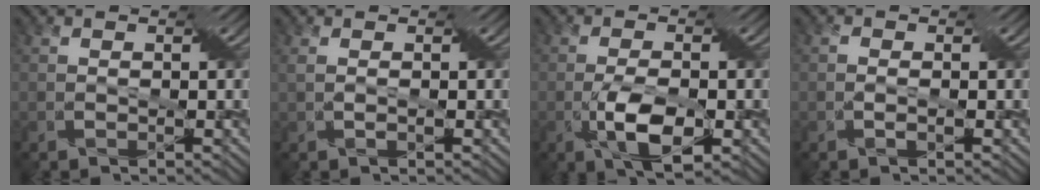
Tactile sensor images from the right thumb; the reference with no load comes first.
{"total": 1.8, "force": [0.2, 0.8, 1.6], "torque": [-0.034, 0.000, 0.004]}
{"total": 5.9, "force": [-2.1, 2.1, 5.1], "torque": [-0.094, 0.001, -0.035]}
{"total": 1.3, "force": [-0.4, 0.5, 1.1], "torque": [-0.012, 0.003, -0.010]}